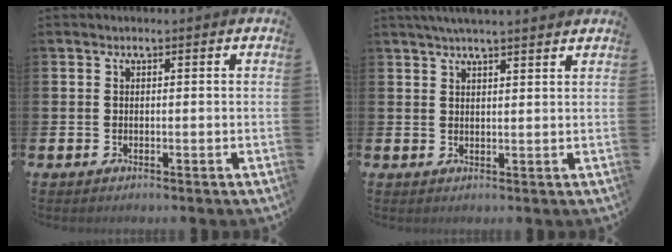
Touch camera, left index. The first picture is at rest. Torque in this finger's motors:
{"motor_torque": [1.06, -1.08, 0.83, 0.21]}